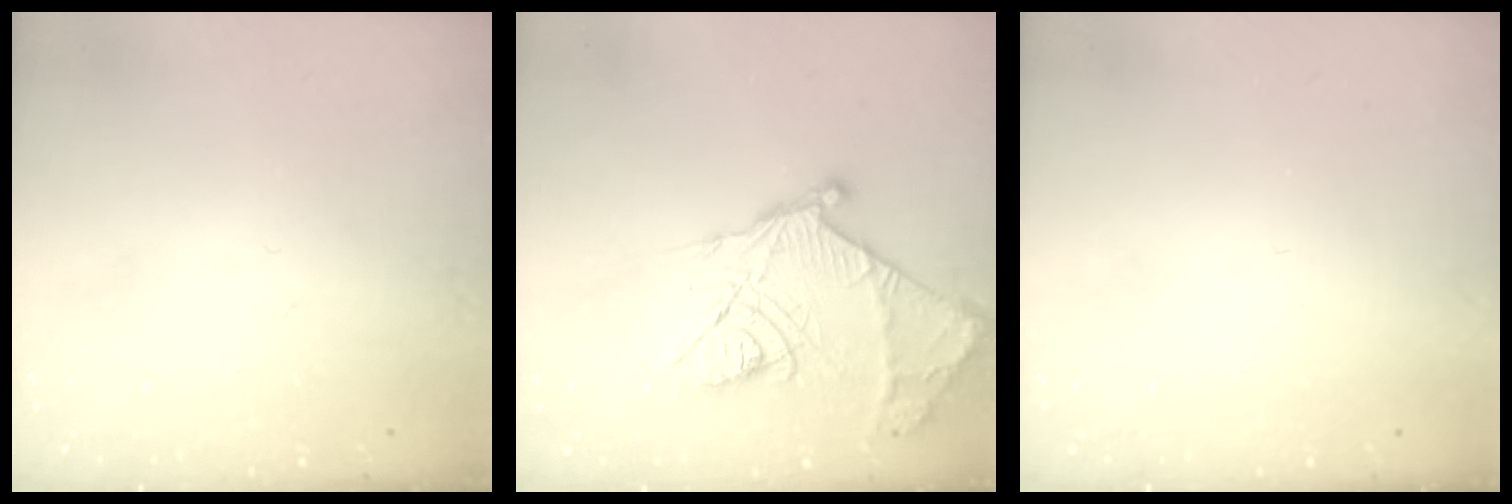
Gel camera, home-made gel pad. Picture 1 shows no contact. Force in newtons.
{"total": 18.9, "press": 18.8, "slide": 1.6}
{"total": 1.6, "press": 1.6, "slide": 0.1}